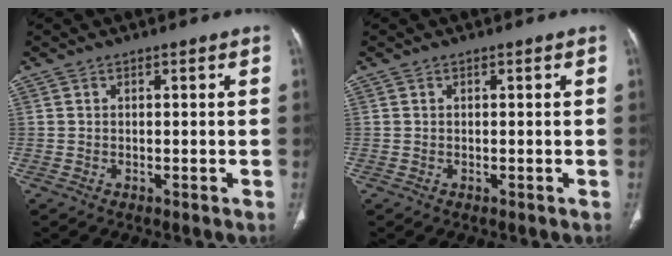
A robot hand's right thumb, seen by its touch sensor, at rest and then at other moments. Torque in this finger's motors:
{"motor_torque": [0.00, 0.00, -0.11, 0.11, 0.01]}